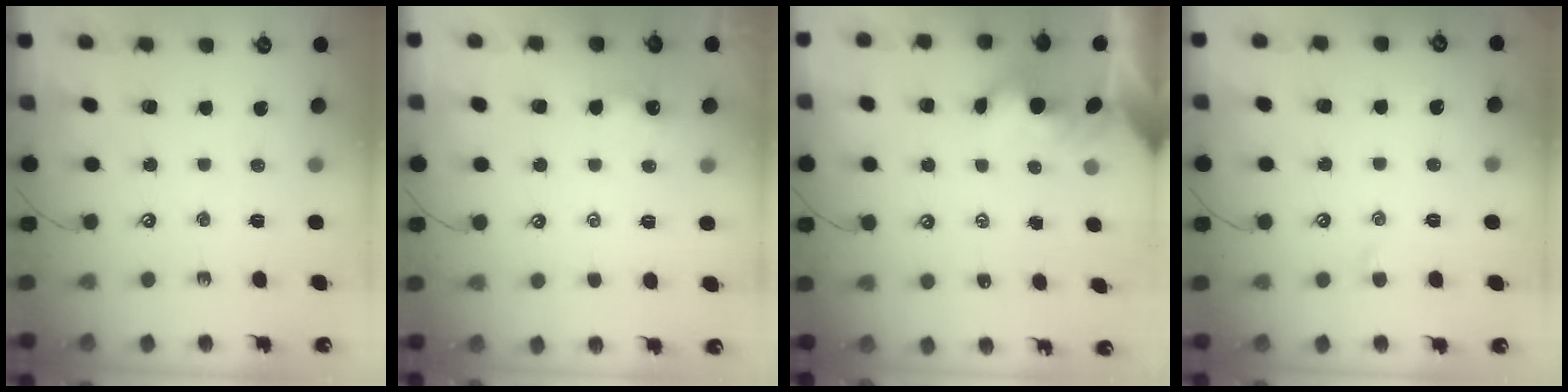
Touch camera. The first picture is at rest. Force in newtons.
{"total": 3.6, "press": 3.6, "slide": 0.1}
{"total": 2.2, "press": 2.2, "slide": 0.2}
{"total": 0.0}